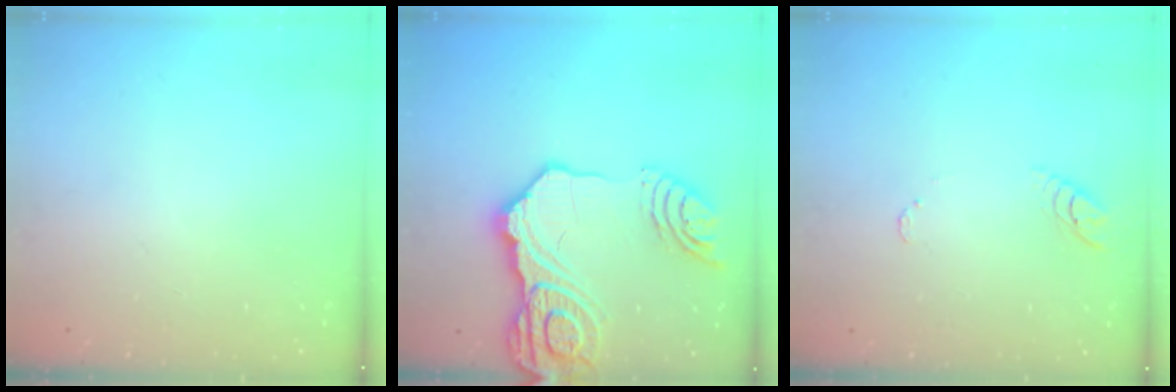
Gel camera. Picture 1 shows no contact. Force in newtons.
{"total": 25.1, "press": 24.9, "slide": 3.2}
{"total": 3.9, "press": 3.9, "slide": 0.2}